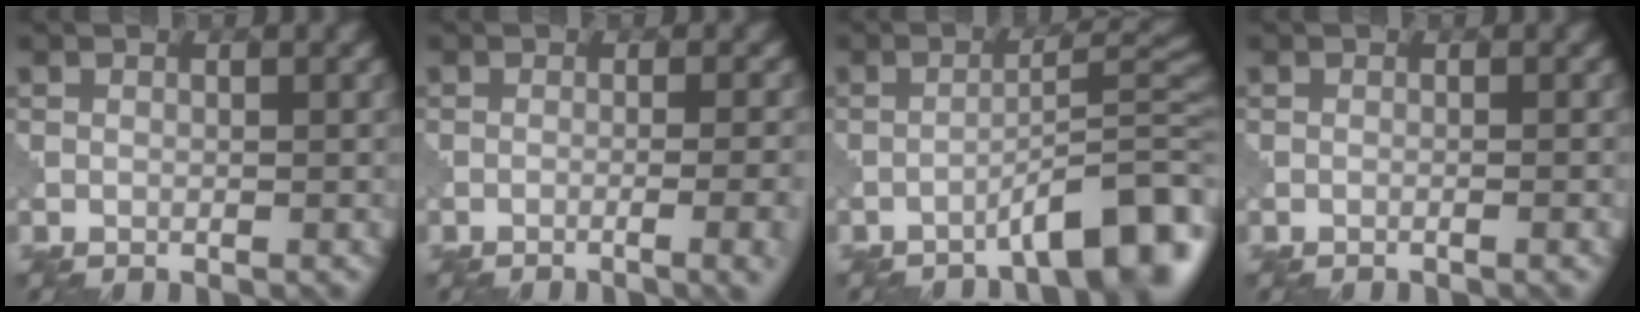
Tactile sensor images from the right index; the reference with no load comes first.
{"total": 6.0, "force": [-2.8, 2.1, 4.9], "torque": [-0.044, 0.011, -0.031]}
{"total": 6.8, "force": [-4.5, 1.2, 4.9], "torque": [-0.062, 0.023, -0.068]}
{"total": 1.4, "force": [-0.5, 0.4, 1.2], "torque": [-0.012, 0.002, -0.016]}